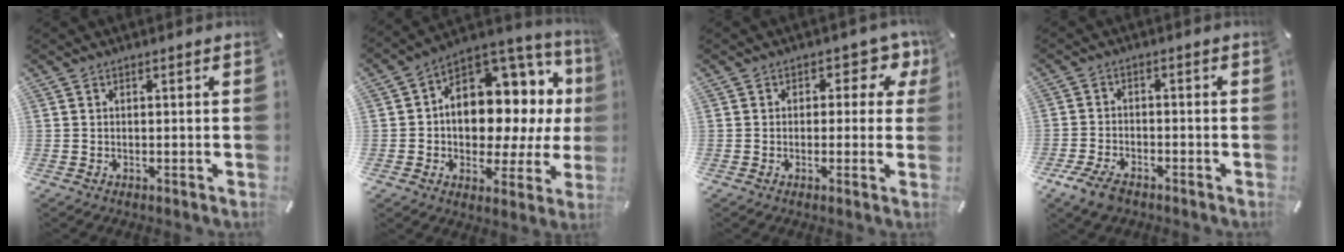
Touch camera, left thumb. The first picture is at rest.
{"total": 13.4, "force": [1.5, 10.4, 8.2], "torque": [-0.101, -0.038, 0.032]}
{"total": 5.3, "force": [1.5, 3.8, 3.4], "torque": [-0.034, -0.007, 0.017]}
{"total": 6.0, "force": [-4.0, 3.0, 3.1], "torque": [-0.078, 0.012, -0.078]}